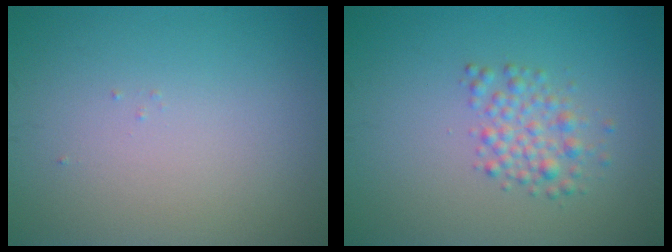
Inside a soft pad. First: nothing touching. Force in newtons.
{"total": 2.4, "press": 2.4, "slide": 0.1}